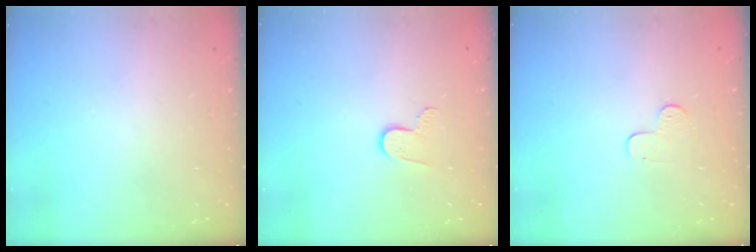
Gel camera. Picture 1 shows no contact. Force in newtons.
{"total": 6.0, "press": 6.0, "slide": 0.6}
{"total": 3.9, "press": 3.8, "slide": 0.4}